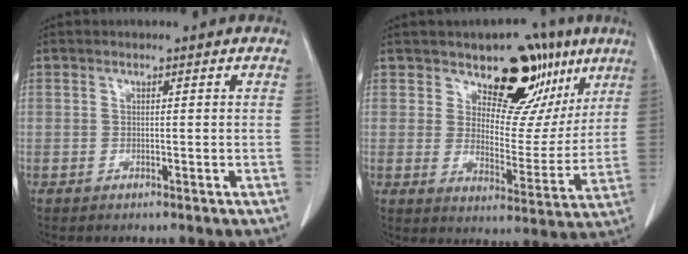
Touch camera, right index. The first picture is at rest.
{"total": 12.6, "force": [8.1, 6.9, 6.7], "torque": [-0.069, -0.004, 0.117]}